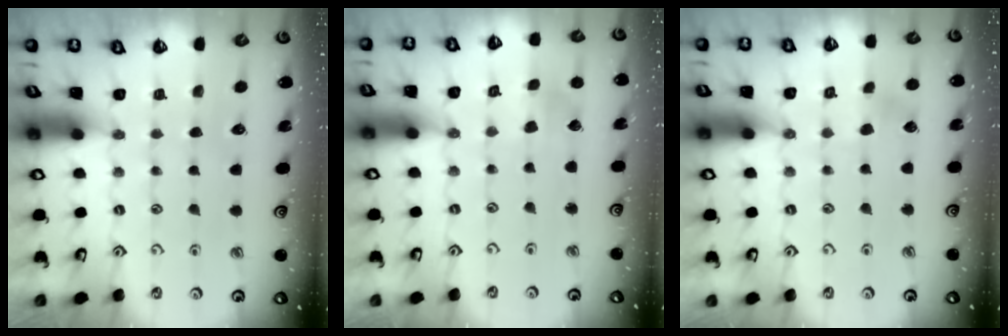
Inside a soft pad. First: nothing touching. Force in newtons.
{"total": 2.6, "press": 2.5, "slide": 0.4}
{"total": 3.0, "press": 3.0, "slide": 0.3}